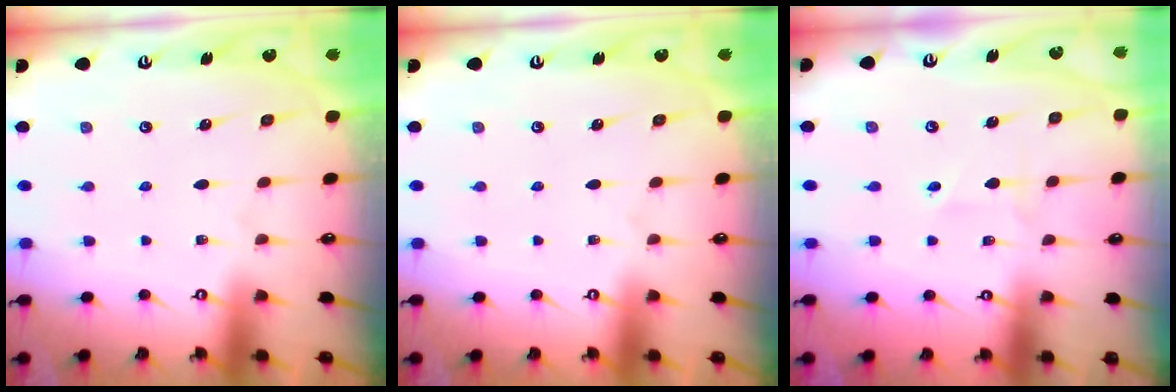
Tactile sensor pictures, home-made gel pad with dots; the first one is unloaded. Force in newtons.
{"total": 0.0}
{"total": 1.6, "press": 1.3, "slide": 0.9}